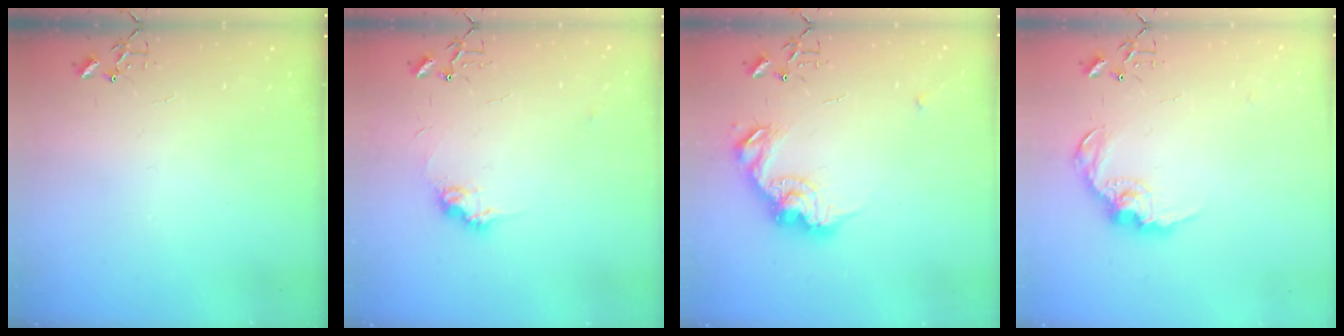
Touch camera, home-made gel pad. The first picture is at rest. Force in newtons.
{"total": 8.9, "press": 8.9, "slide": 0.5}
{"total": 13.8, "press": 13.8, "slide": 0.4}
{"total": 12.2, "press": 12.2, "slide": 0.5}